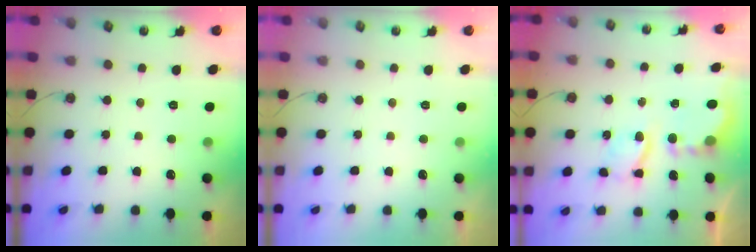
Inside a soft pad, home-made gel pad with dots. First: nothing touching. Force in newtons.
{"total": 0.0}
{"total": 5.8, "press": 5.8, "slide": 0.3}